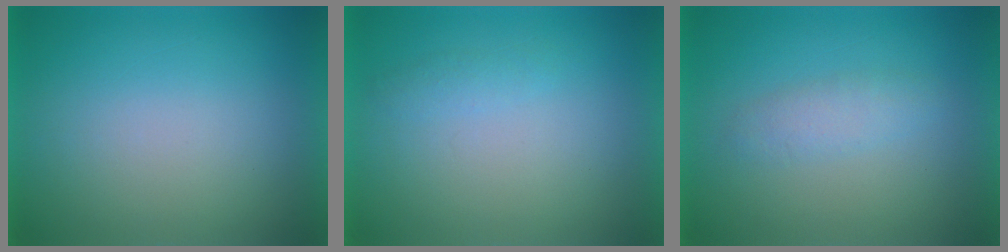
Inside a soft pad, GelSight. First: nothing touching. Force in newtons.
{"total": 1.3}
{"total": 2.3}